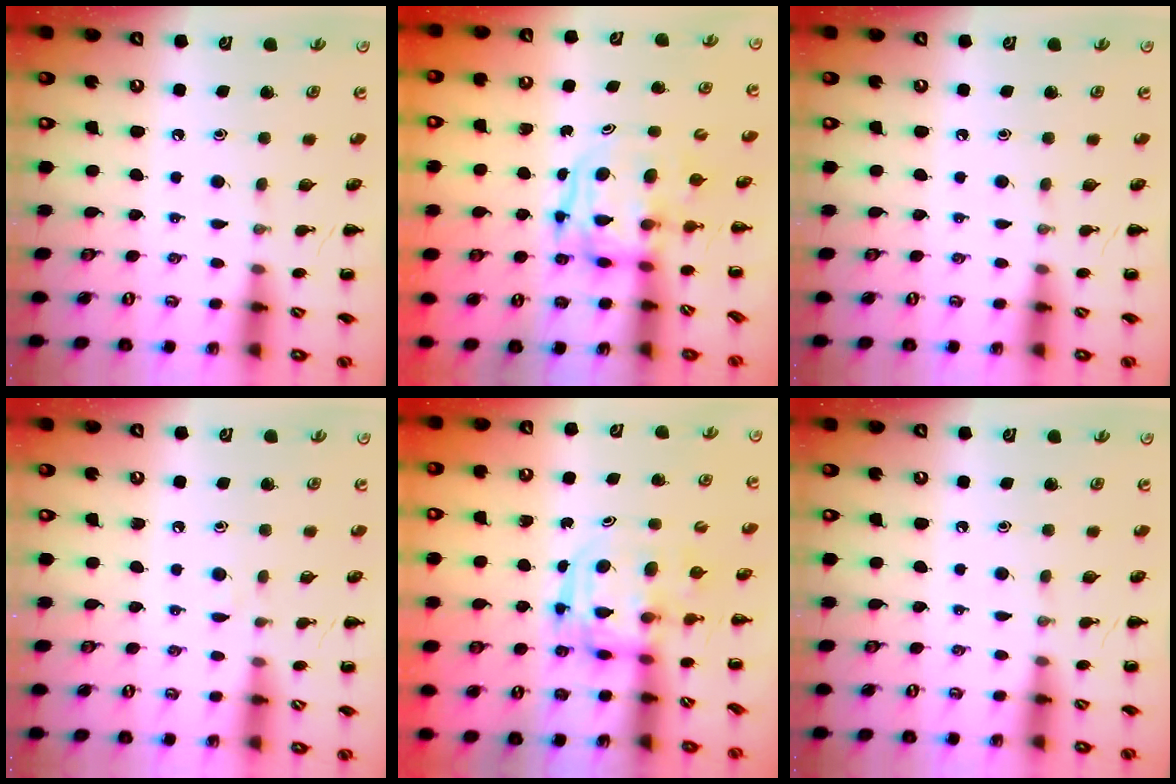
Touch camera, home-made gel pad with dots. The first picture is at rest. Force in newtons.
{"total": 4.0, "press": 3.9, "slide": 0.4}
{"total": 0.0}
{"total": 2.9, "press": 2.7, "slide": 1.0}
{"total": 3.0, "press": 3.0, "slide": 0.3}
{"total": 0.0}